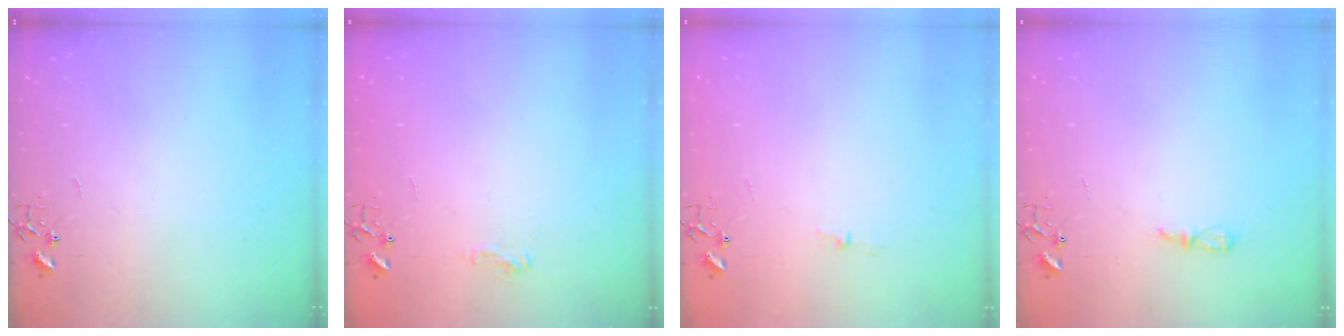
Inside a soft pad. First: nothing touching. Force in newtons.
{"total": 6.6, "press": 6.5, "slide": 0.8}
{"total": 2.9, "press": 2.9, "slide": 0.4}
{"total": 5.2, "press": 5.1, "slide": 0.8}